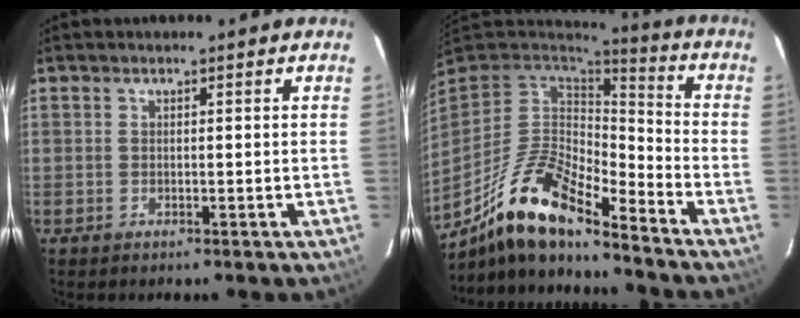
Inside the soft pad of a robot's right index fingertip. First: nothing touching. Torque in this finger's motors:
{"motor_torque": [1.02, -1.12, 0.57, 0.08]}